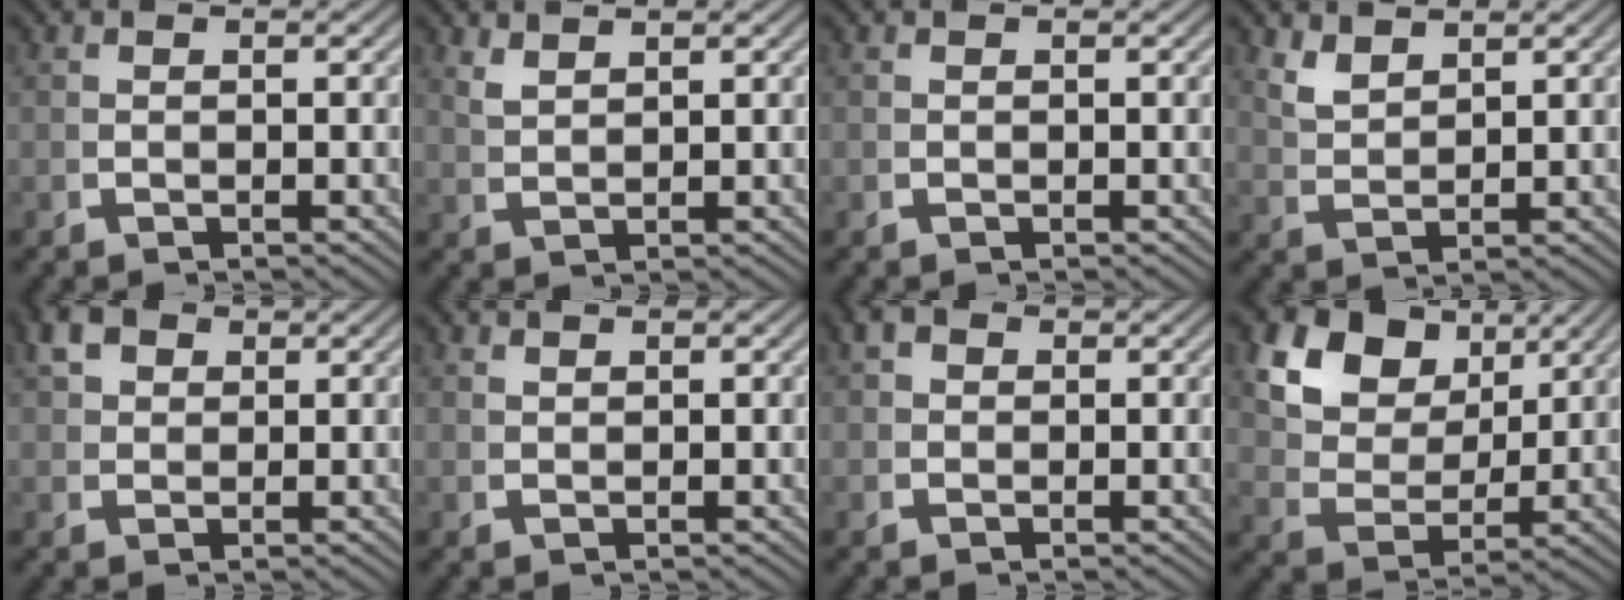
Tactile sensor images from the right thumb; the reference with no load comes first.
{"total": 2.2, "force": [2.1, -0.3, 0.5], "torque": [-0.008, 0.005, 0.052]}
{"total": 0.0}
{"total": 2.8, "force": [2.6, 0.3, 1.1], "torque": [-0.021, 0.000, 0.063]}
{"total": 3.2, "force": [2.3, 1.9, 1.4], "torque": [-0.033, -0.002, 0.045]}
{"total": 1.1, "force": [1.0, -0.2, -0.1], "torque": [0.007, 0.004, 0.025]}
{"total": 2.1, "force": [1.0, 1.6, 0.9], "torque": [-0.024, -0.005, 0.017]}
{"total": 9.8, "force": [3.6, 6.8, 6.1], "torque": [-0.133, -0.013, 0.067]}